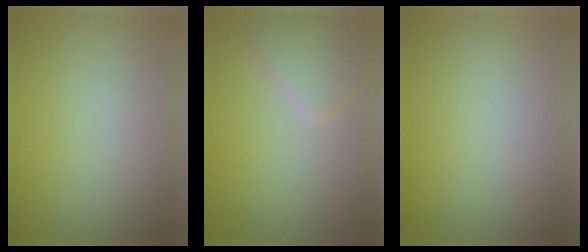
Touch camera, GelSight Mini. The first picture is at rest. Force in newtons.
{"total": 2.8, "press": 2.8, "slide": 0.1}
{"total": 0.0}